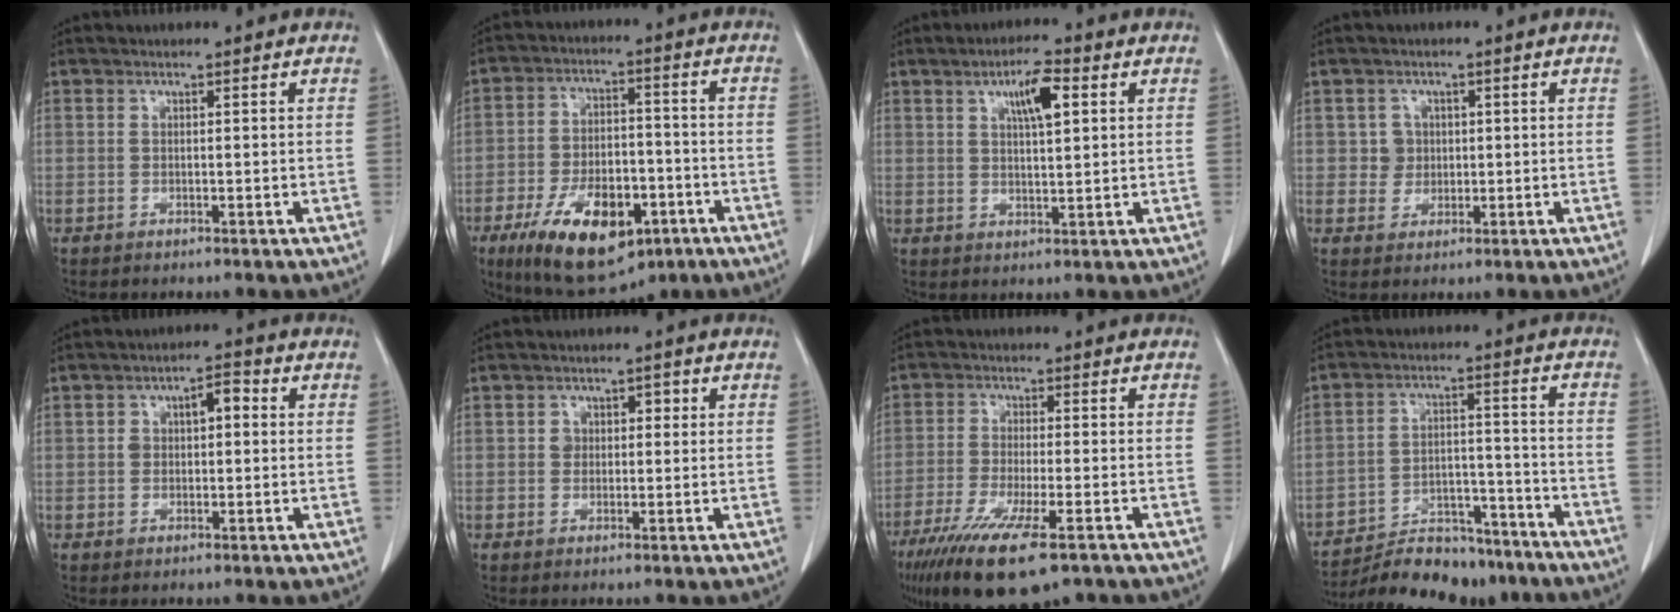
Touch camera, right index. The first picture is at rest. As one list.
[{"total": 16.5, "force": [-8.5, 7.6, 11.9], "torque": [-0.207, 0.000, -0.128]}, {"total": 6.2, "force": [2.5, 1.3, 5.5], "torque": [-0.094, 0.006, 0.041]}, {"total": 2.9, "force": [0.5, 2.9, 0.0], "torque": [0.008, 0.007, 0.009]}, {"total": 4.4, "force": [0.8, 2.4, 3.6], "torque": [-0.056, 0.025, 0.013]}, {"total": 2.7, "force": [0.5, 2.2, 1.5], "torque": [-0.020, 0.014, 0.007]}, {"total": 14.9, "force": [-9.9, 2.8, 10.8], "torque": [-0.188, -0.040, -0.159]}, {"total": 15.0, "force": [-13.7, 4.7, 3.9], "torque": [-0.052, 0.034, -0.201]}]